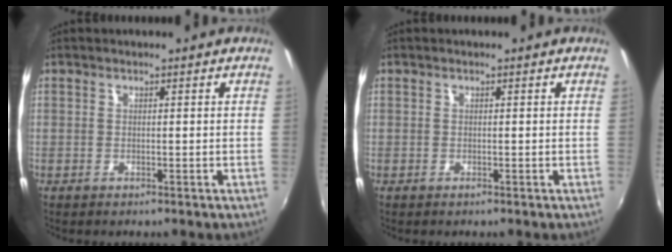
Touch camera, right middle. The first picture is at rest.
{"total": 0.0}